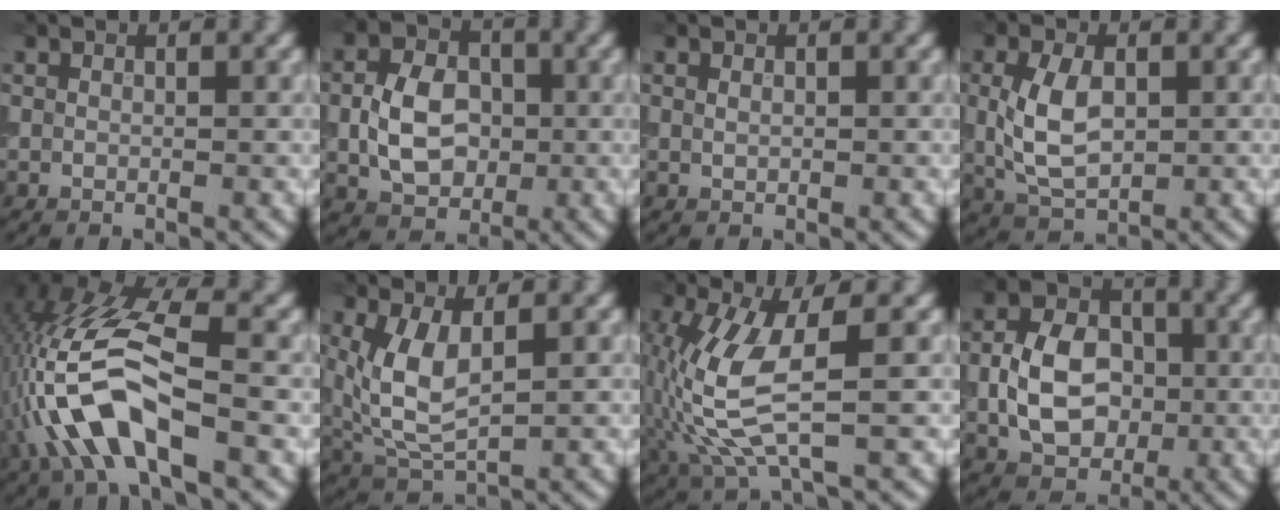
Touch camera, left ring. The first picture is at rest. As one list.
[{"total": 5.9, "force": [-0.4, 4.3, 3.9], "torque": [-0.077, 0.001, -0.007]}, {"total": 0.6, "force": [0.2, 0.4, 0.4], "torque": [-0.009, 0.002, 0.006]}, {"total": 5.2, "force": [0.2, 3.2, 4.2], "torque": [-0.093, 0.001, 0.010]}, {"total": 10.0, "force": [-2.8, 4.2, 8.5], "torque": [-0.193, 0.017, -0.060]}, {"total": 5.7, "force": [1.1, 2.8, 4.8], "torque": [-0.117, -0.005, 0.028]}, {"total": 8.1, "force": [-0.4, 2.7, 7.6], "torque": [-0.193, -0.003, -0.004]}, {"total": 7.3, "force": [-0.7, 5.3, 4.9], "torque": [-0.093, 0.005, -0.017]}]